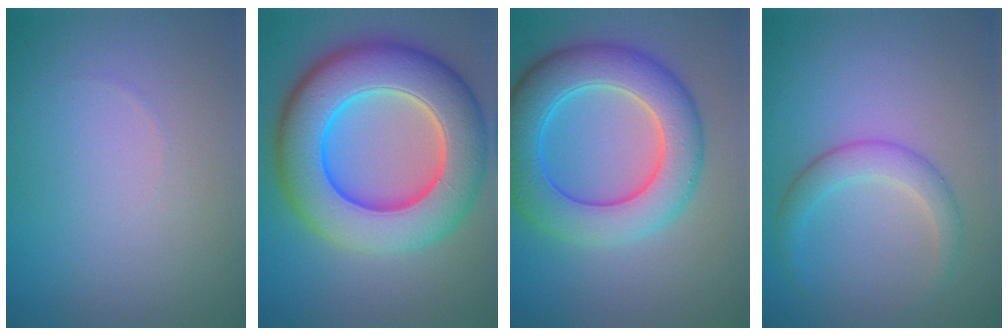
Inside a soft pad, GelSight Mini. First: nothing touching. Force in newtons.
{"total": 12.4, "press": 12.4, "slide": 0.2}
{"total": 8.3, "press": 8.3, "slide": 0.4}
{"total": 2.7, "press": 2.7, "slide": 0.1}